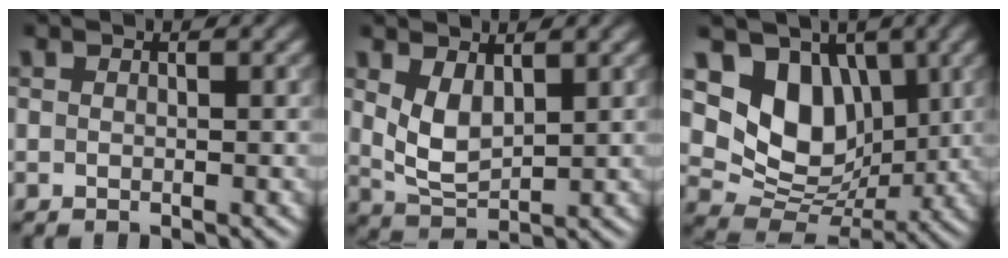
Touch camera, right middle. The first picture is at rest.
{"total": 3.5, "force": [1.3, 1.9, 2.6], "torque": [-0.064, -0.005, 0.034]}
{"total": 8.4, "force": [2.5, 6.4, 4.8], "torque": [-0.087, -0.021, 0.038]}